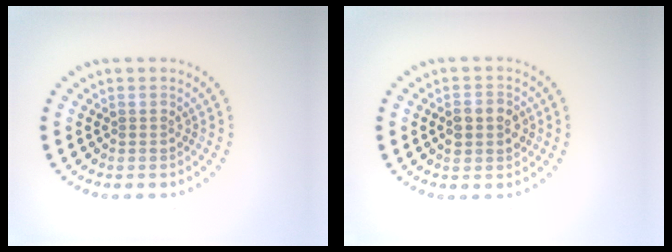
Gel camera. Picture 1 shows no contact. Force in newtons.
{"total": 2.3, "press": 2.3, "slide": 0.0}